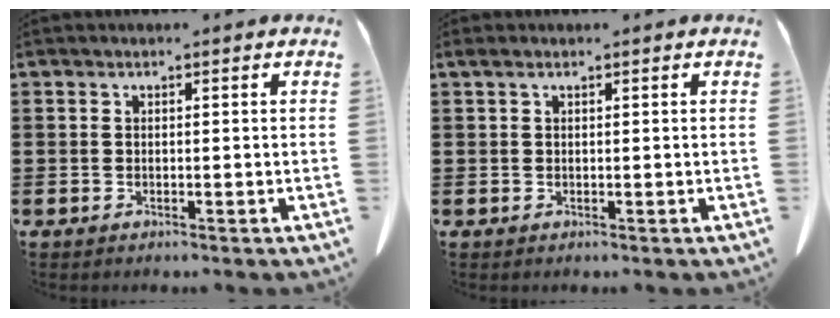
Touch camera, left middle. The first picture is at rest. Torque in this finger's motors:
{"motor_torque": [0.03, 0.08, 0.04, 0.02]}